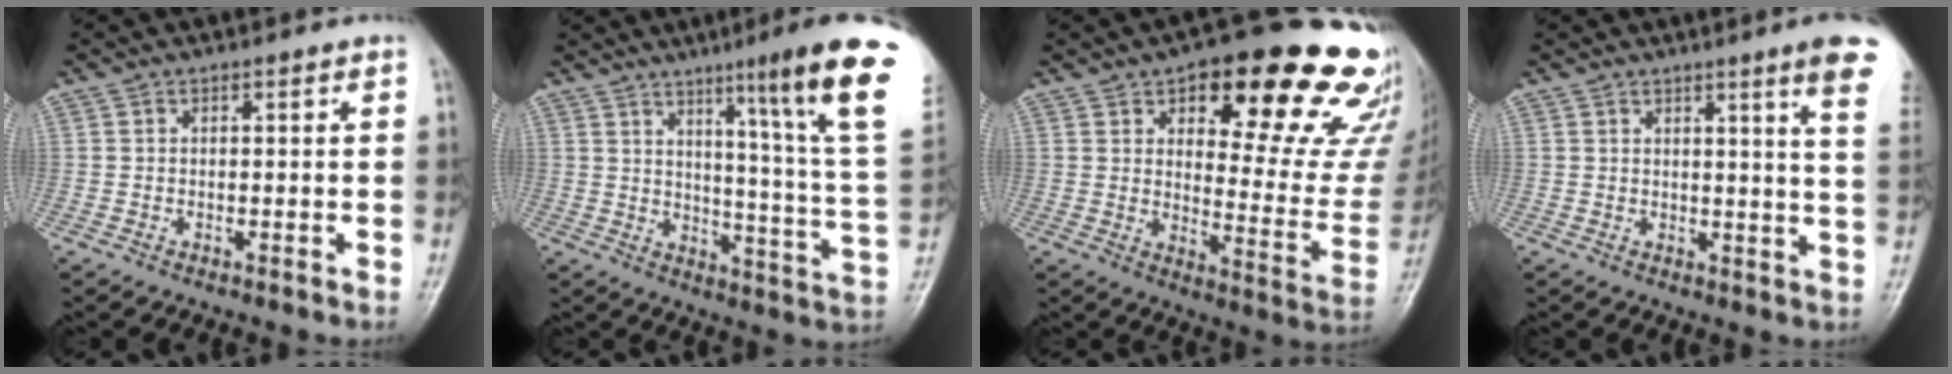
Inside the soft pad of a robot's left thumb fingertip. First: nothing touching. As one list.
[{"total": 21.0, "force": [11.8, -0.2, 17.4], "torque": [-0.218, -0.072, 0.156]}, {"total": 26.2, "force": [15.3, 8.9, 19.3], "torque": [-0.202, -0.066, 0.202]}, {"total": 9.5, "force": [5.9, -0.1, 7.5], "torque": [-0.085, -0.026, 0.056]}]